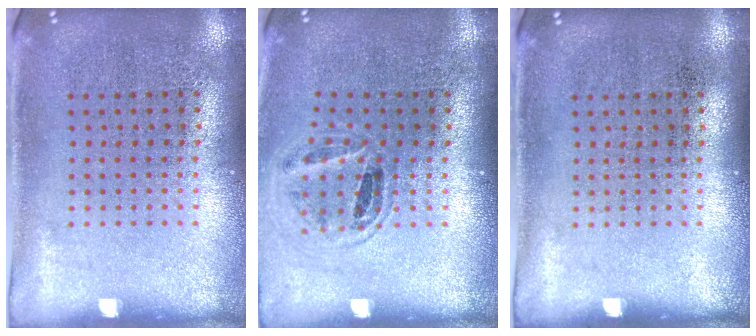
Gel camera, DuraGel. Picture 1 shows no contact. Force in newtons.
{"total": 0.9, "press": 0.9, "slide": 0.1}
{"total": 0.0}